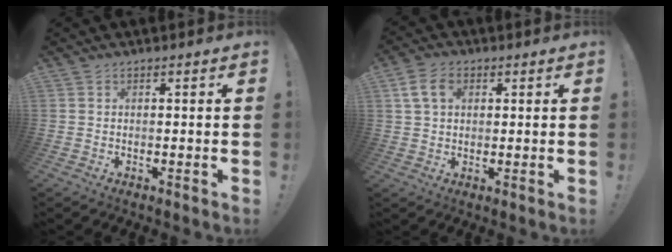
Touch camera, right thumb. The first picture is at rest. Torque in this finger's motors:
{"motor_torque": [0.18, 0.38, 0.01, 0.06, 0.25]}